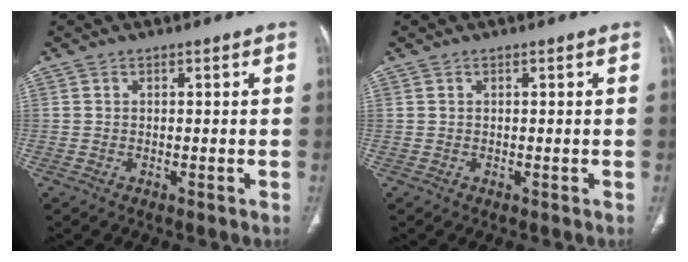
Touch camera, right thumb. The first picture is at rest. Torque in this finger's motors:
{"motor_torque": [-0.01, 0.00, 0.14, 0.14, 0.04]}